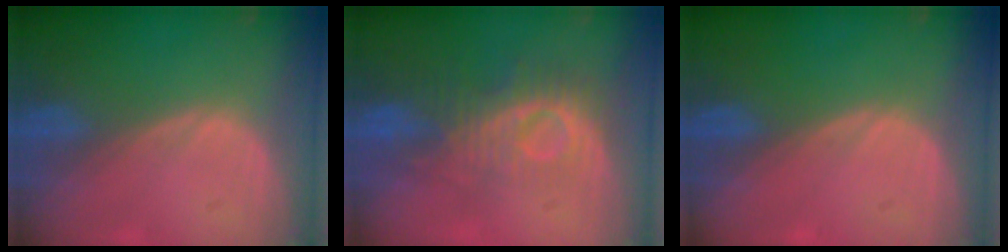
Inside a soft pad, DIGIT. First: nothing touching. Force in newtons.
{"total": 9.2, "press": 8.2, "slide": 4.0}
{"total": 0.0}